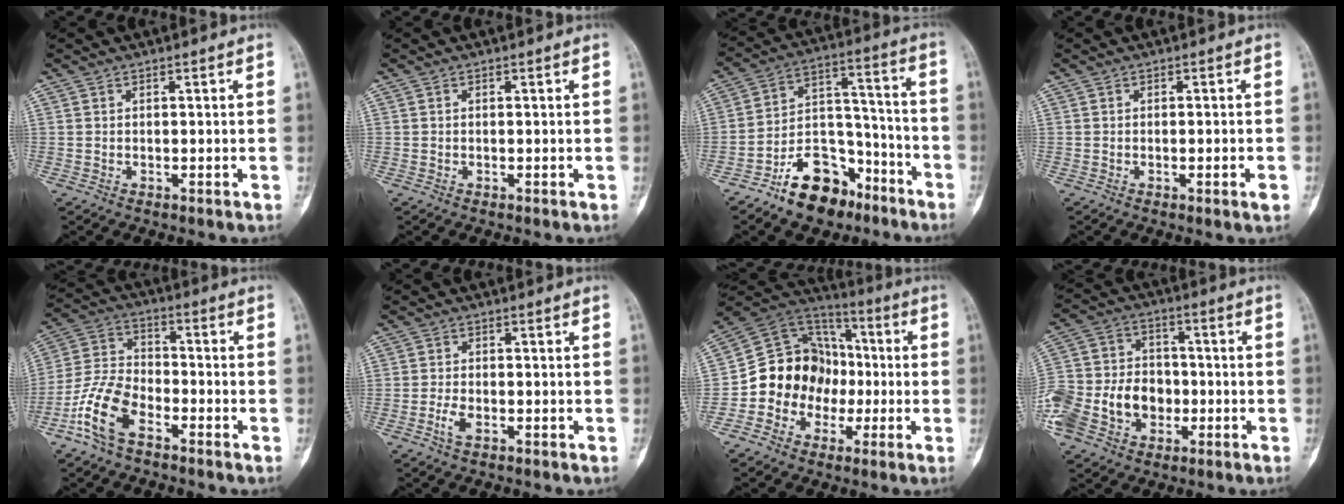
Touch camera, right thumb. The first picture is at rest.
{"total": 0.0}
{"total": 14.4, "force": [-9.8, 8.3, 6.7], "torque": [-0.079, 0.095, -0.171]}
{"total": 2.2, "force": [-0.8, 0.2, 2.0], "torque": [-0.038, -0.001, -0.011]}
{"total": 10.8, "force": [-6.1, 5.7, 7.0], "torque": [-0.149, 0.035, -0.130]}
{"total": 2.5, "force": [-1.2, 1.3, 1.8], "torque": [-0.040, 0.007, -0.027]}
{"total": 15.2, "force": [-2.9, 13.5, 6.4], "torque": [-0.064, 0.065, -0.058]}
{"total": 19.3, "force": [-5.4, 14.6, 11.4], "torque": [-0.241, 0.027, -0.091]}